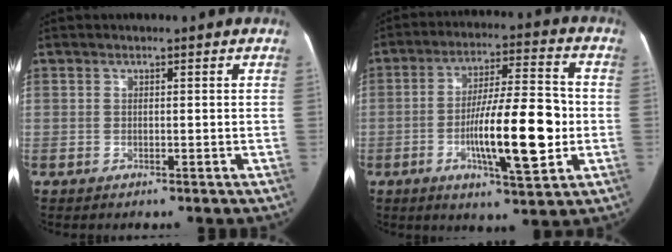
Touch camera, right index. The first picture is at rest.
{"total": 15.0, "force": [-2.8, 2.7, 14.5], "torque": [-0.240, 0.002, -0.045]}